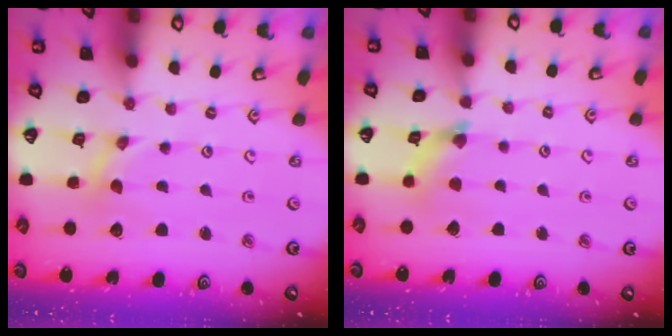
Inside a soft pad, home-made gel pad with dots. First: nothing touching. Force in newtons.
{"total": 4.7, "press": 4.6, "slide": 0.6}